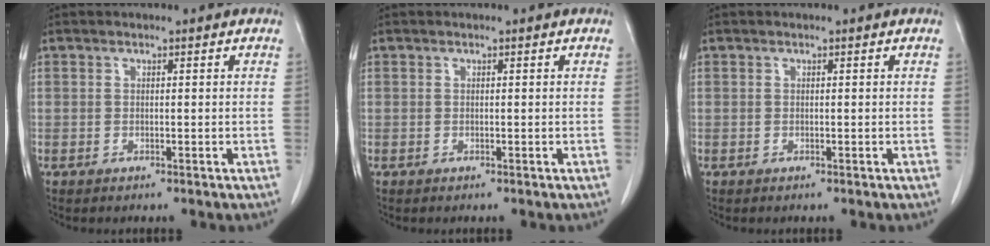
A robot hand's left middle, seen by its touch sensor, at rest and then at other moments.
{"total": 0.0}
{"total": 0.0}